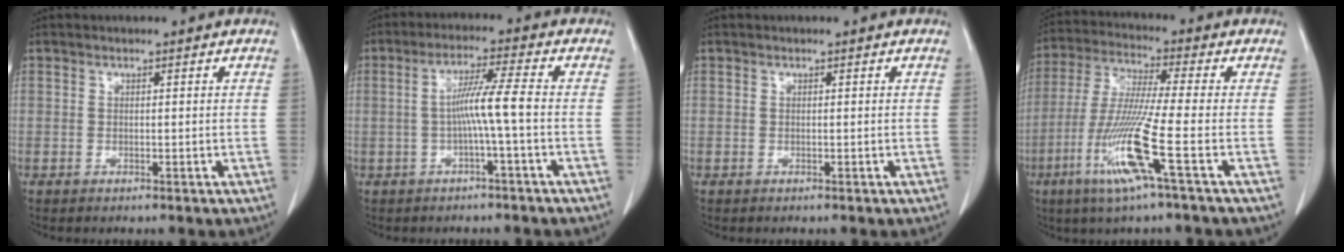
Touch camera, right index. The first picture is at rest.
{"total": 5.8, "force": [-0.8, -1.0, 5.7], "torque": [-0.102, 0.013, -0.013]}
{"total": 0.0}
{"total": 12.4, "force": [-4.8, -1.2, 11.3], "torque": [-0.235, -0.026, -0.101]}